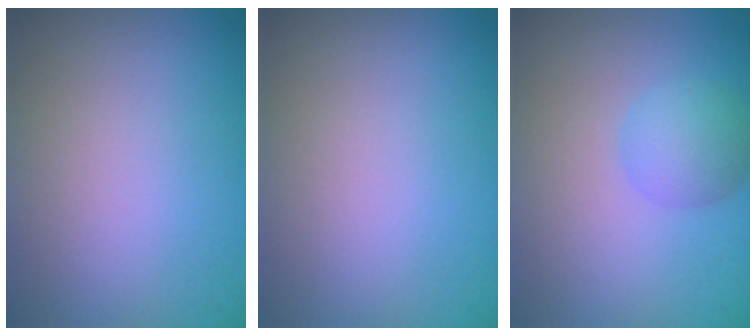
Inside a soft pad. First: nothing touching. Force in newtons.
{"total": 0.0}
{"total": 2.8, "press": 2.8, "slide": 0.1}